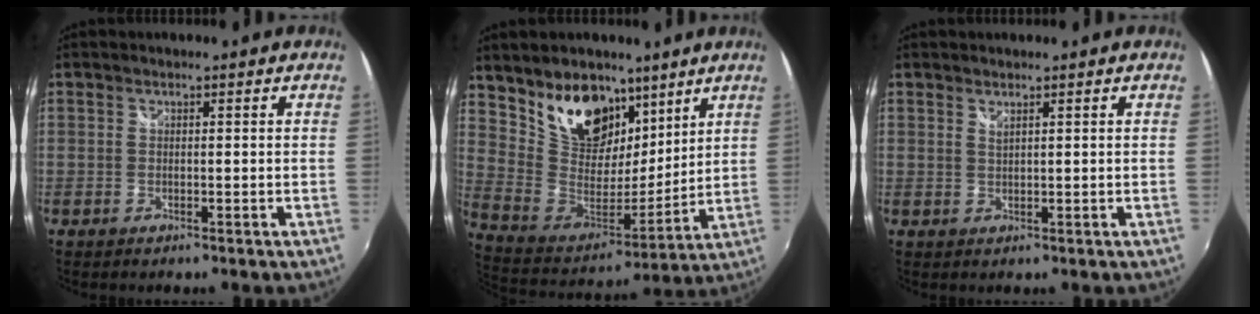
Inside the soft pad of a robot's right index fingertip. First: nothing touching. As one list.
[{"total": 18.0, "force": [11.0, 11.3, 8.6], "torque": [-0.187, 0.013, 0.214]}, {"total": 1.1, "force": [0.9, 0.1, 0.6], "torque": [-0.011, 0.000, 0.016]}]